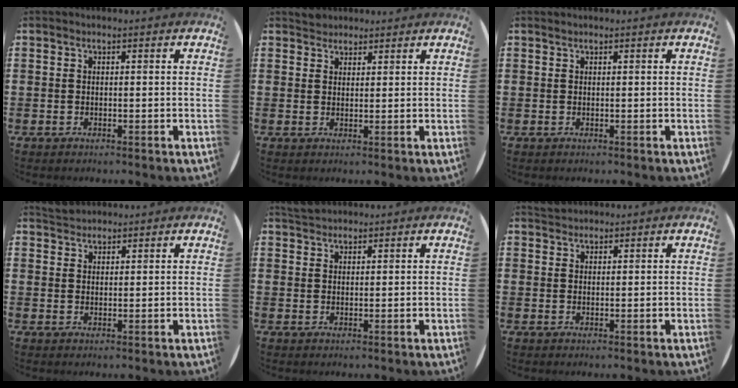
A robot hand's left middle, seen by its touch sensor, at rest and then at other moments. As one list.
[{"total": 1.9, "force": [1.8, 0.7, -0.3], "torque": [0.010, 0.002, 0.034]}, {"total": 0.0}, {"total": 2.3, "force": [2.2, 0.6, 0.0], "torque": [-0.004, 0.003, 0.043]}, {"total": 2.2, "force": [2.1, 0.6, 0.2], "torque": [0.000, 0.002, 0.039]}, {"total": 1.5, "force": [1.4, 0.4, 0.0], "torque": [0.006, 0.001, 0.026]}]